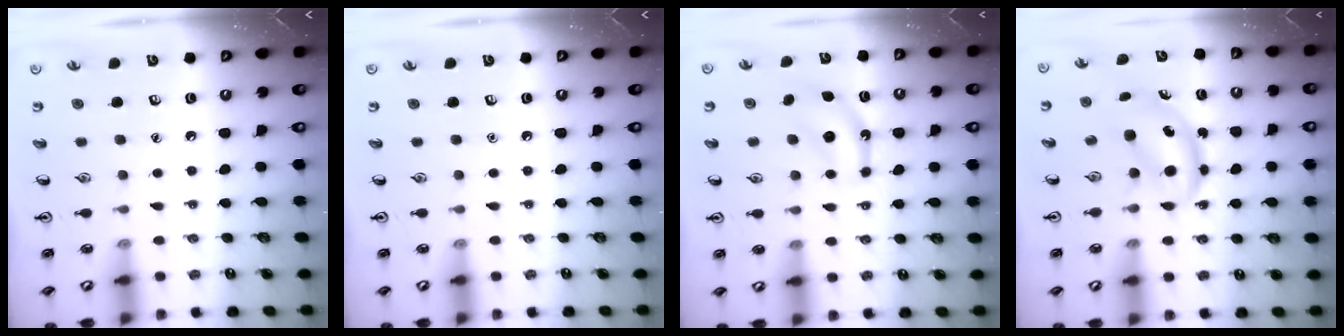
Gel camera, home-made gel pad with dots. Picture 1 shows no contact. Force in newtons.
{"total": 0.0}
{"total": 6.8, "press": 6.7, "slide": 1.1}
{"total": 5.3, "press": 5.2, "slide": 0.5}